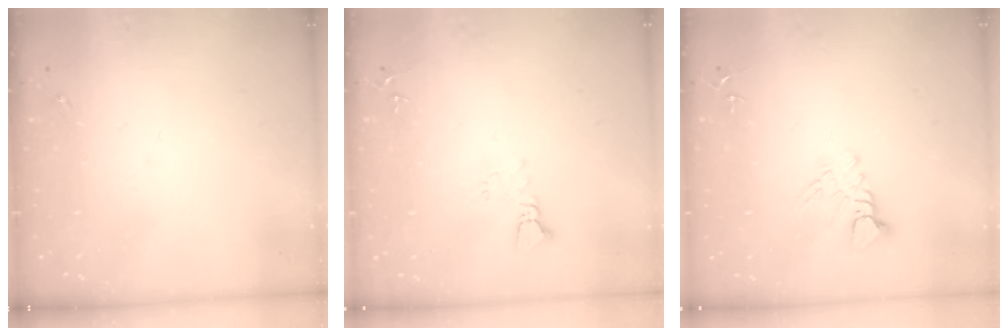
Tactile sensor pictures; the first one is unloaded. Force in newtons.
{"total": 3.4, "press": 3.4, "slide": 0.4}
{"total": 6.0, "press": 6.0, "slide": 0.2}